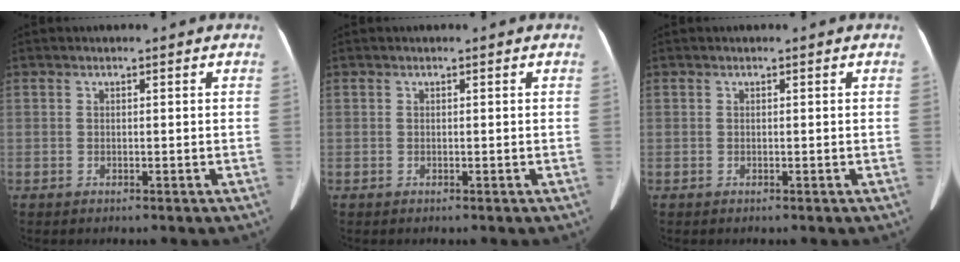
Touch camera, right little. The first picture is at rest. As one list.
[{"total": 0.0}, {"total": 0.0}]